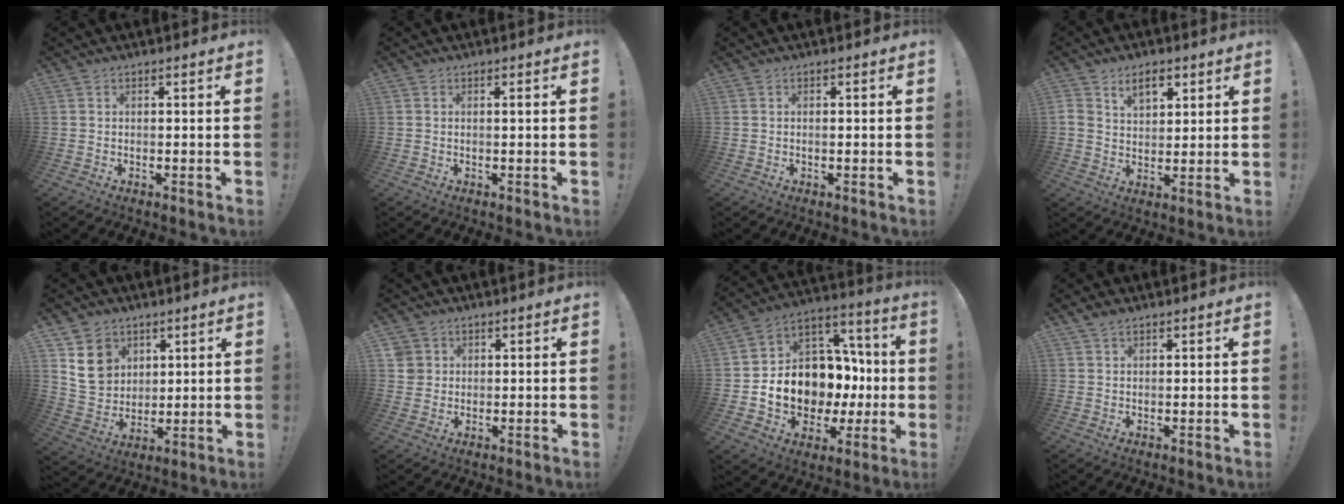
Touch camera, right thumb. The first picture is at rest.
{"total": 0.0}
{"total": 0.6, "force": [-0.4, 0.1, 0.4], "torque": [-0.004, -0.002, -0.007]}
{"total": 7.4, "force": [4.1, 4.4, 4.3], "torque": [-0.072, -0.007, 0.074]}
{"total": 11.2, "force": [5.9, 8.8, 3.5], "torque": [-0.045, -0.034, 0.121]}
{"total": 3.6, "force": [1.3, 3.3, 0.6], "torque": [-0.007, -0.001, 0.025]}
{"total": 14.1, "force": [-2.1, 11.6, 7.6], "torque": [-0.104, 0.002, -0.009]}
{"total": 2.2, "force": [1.6, 1.0, 1.2], "torque": [-0.018, -0.004, 0.030]}